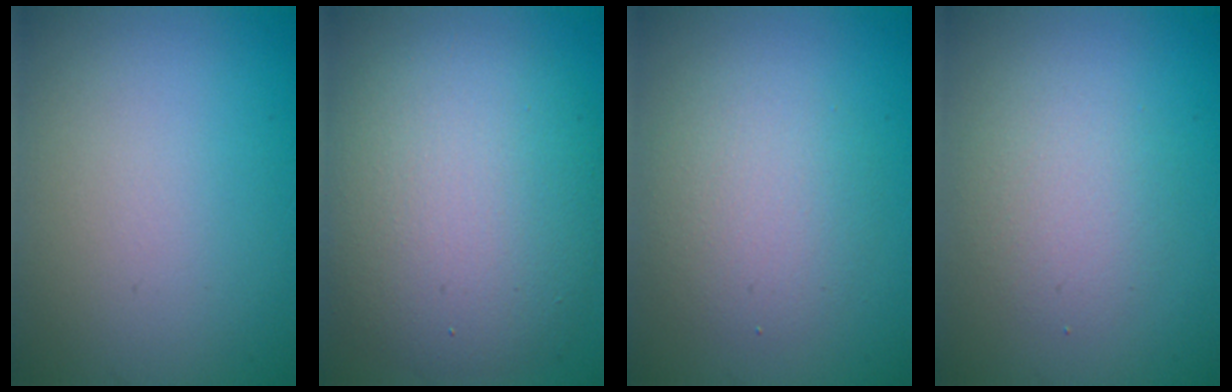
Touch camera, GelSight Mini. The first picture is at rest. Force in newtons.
{"total": 9.8, "press": 9.8, "slide": 0.6}
{"total": 3.6, "press": 3.6, "slide": 0.2}
{"total": 2.6, "press": 2.6, "slide": 0.1}